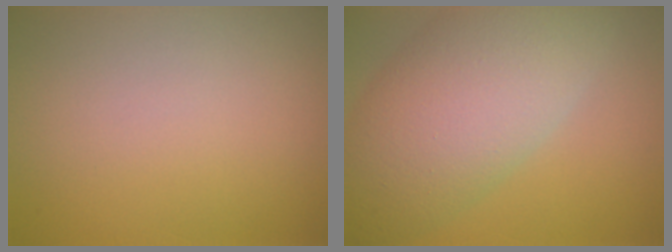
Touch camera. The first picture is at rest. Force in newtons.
{"total": 10.1, "press": 10.1, "slide": 0.9}